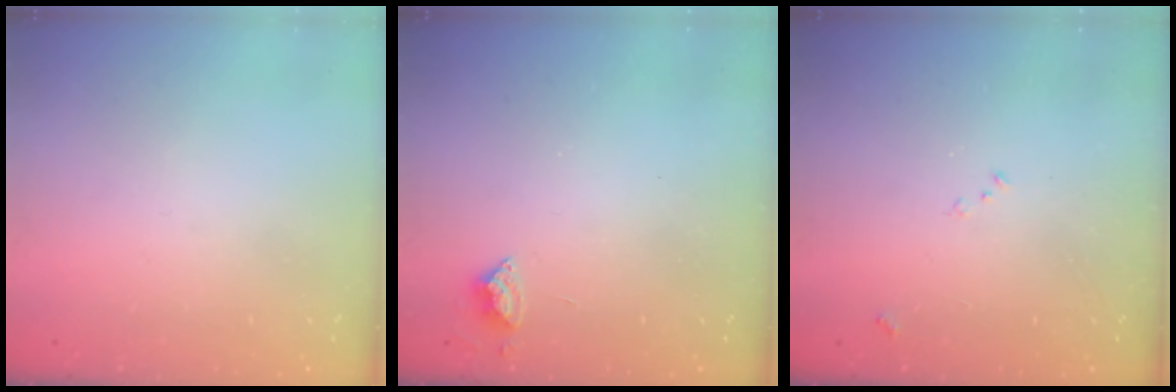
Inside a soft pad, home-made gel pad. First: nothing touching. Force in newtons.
{"total": 4.9, "press": 4.8, "slide": 0.7}
{"total": 7.6, "press": 7.5, "slide": 0.9}